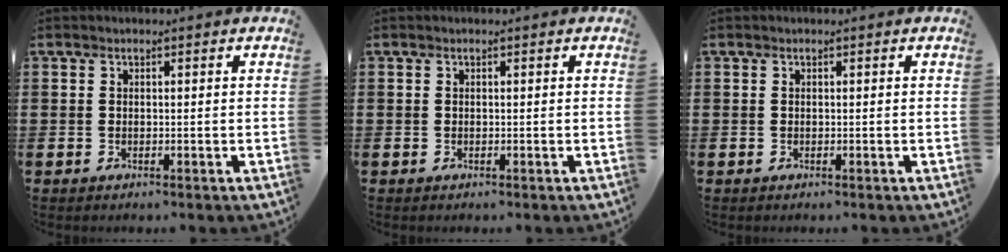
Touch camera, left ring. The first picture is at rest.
{"total": 0.0}
{"total": 0.0}